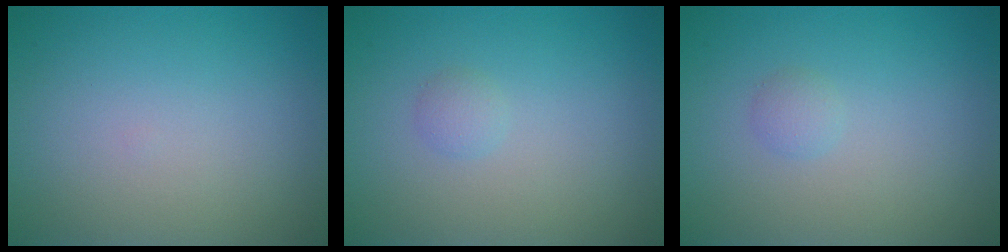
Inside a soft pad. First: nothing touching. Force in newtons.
{"total": 0.9, "press": 0.9, "slide": 0.0}
{"total": 0.9, "press": 0.9, "slide": 0.0}